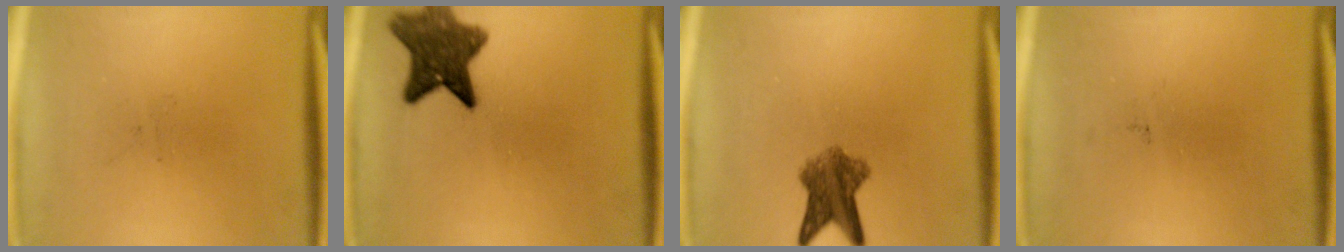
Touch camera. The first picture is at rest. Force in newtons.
{"total": 8.9}
{"total": 6.1}
{"total": 0.0}